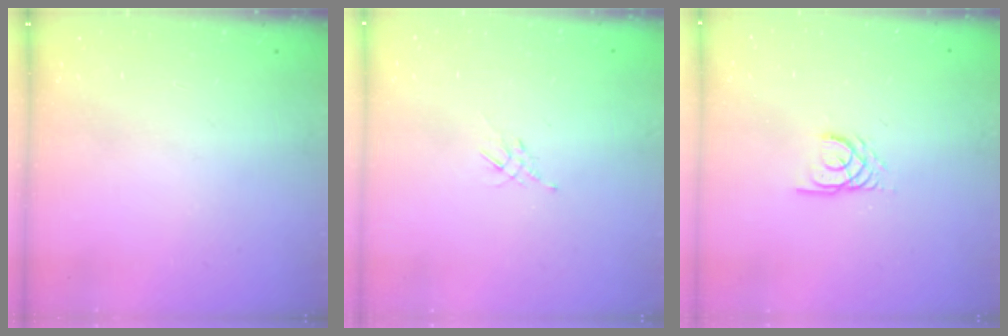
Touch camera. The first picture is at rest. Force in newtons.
{"total": 2.1, "press": 2.0, "slide": 0.5}
{"total": 2.3, "press": 2.3, "slide": 0.1}